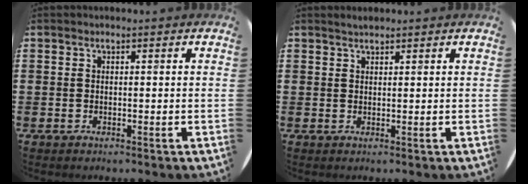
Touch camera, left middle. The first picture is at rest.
{"total": 1.1, "force": [1.1, 0.1, 0.1], "torque": [-0.002, 0.001, 0.020]}